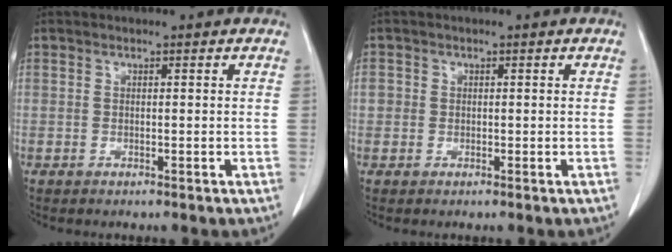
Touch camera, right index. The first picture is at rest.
{"total": 1.4, "force": [-0.1, 1.4, 0.3], "torque": [0.004, 0.007, -0.002]}